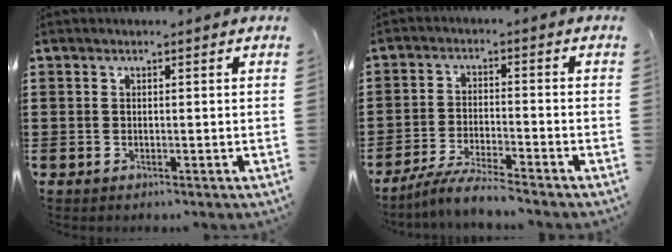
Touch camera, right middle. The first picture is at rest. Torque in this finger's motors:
{"motor_torque": [2.14, 0.00, 0.04, 0.05]}